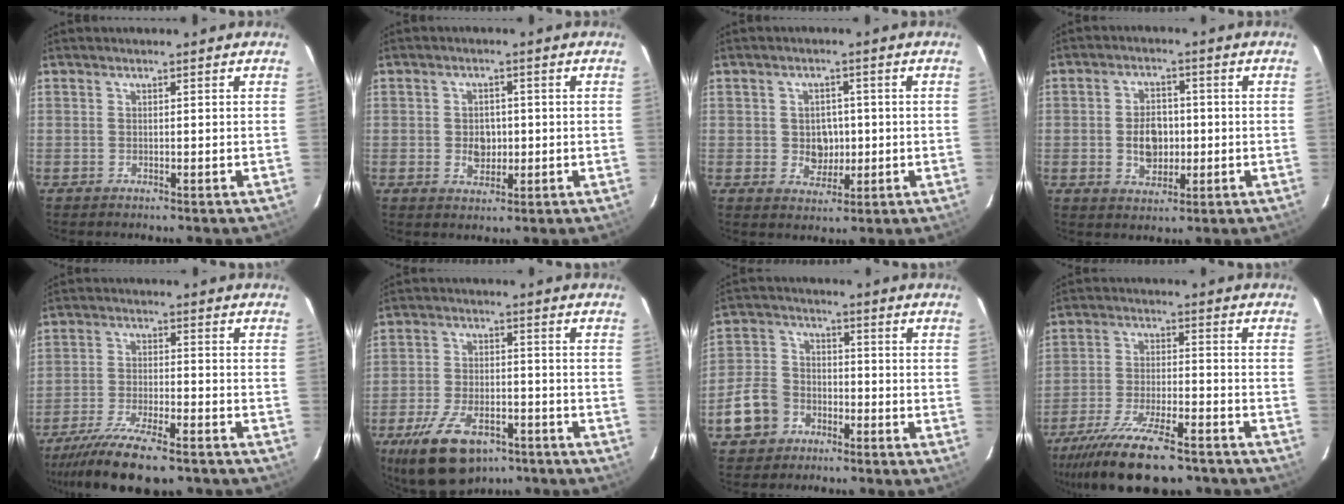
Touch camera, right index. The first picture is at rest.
{"total": 4.2, "force": [-0.5, 3.3, 2.5], "torque": [-0.042, 0.003, -0.004]}
{"total": 4.7, "force": [-0.3, 4.1, 2.4], "torque": [-0.044, 0.006, 0.003]}
{"total": 6.8, "force": [-0.9, 4.7, 4.8], "torque": [-0.090, 0.010, -0.007]}
{"total": 14.4, "force": [-11.5, 3.3, 8.0], "torque": [-0.174, -0.034, -0.197]}
{"total": 15.0, "force": [-9.5, 7.6, 8.8], "torque": [-0.188, -0.013, -0.157]}
{"total": 9.2, "force": [-4.8, 7.1, 3.4], "torque": [-0.093, 0.024, -0.082]}
{"total": 18.9, "force": [-14.9, 5.1, 10.5], "torque": [-0.214, -0.038, -0.241]}